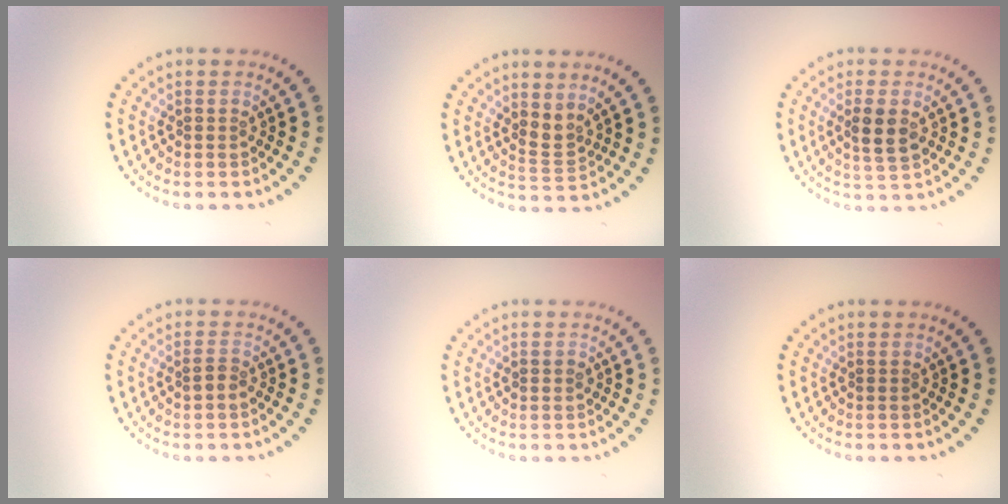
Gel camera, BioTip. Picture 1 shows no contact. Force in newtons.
{"total": 1.6, "press": 1.2, "slide": 1.0}
{"total": 3.0, "press": 2.9, "slide": 0.7}
{"total": 1.2, "press": 1.0, "slide": 0.5}
{"total": 1.0, "press": 1.0, "slide": 0.1}
{"total": 0.0}